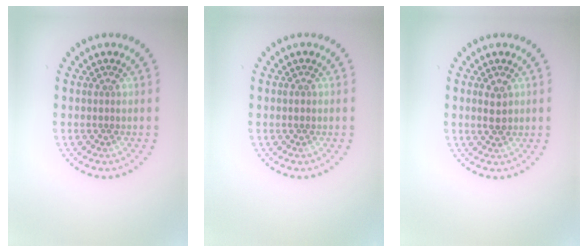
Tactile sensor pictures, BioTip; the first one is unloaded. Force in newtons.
{"total": 0.7, "press": 0.7, "slide": 0.2}
{"total": 1.9, "press": 1.9, "slide": 0.1}